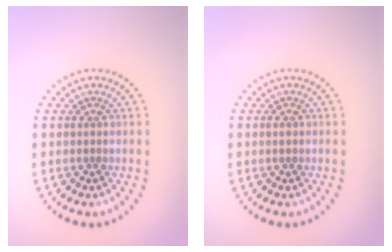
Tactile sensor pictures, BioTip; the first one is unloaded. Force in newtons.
{"total": 0.9, "press": 0.9, "slide": 0.0}